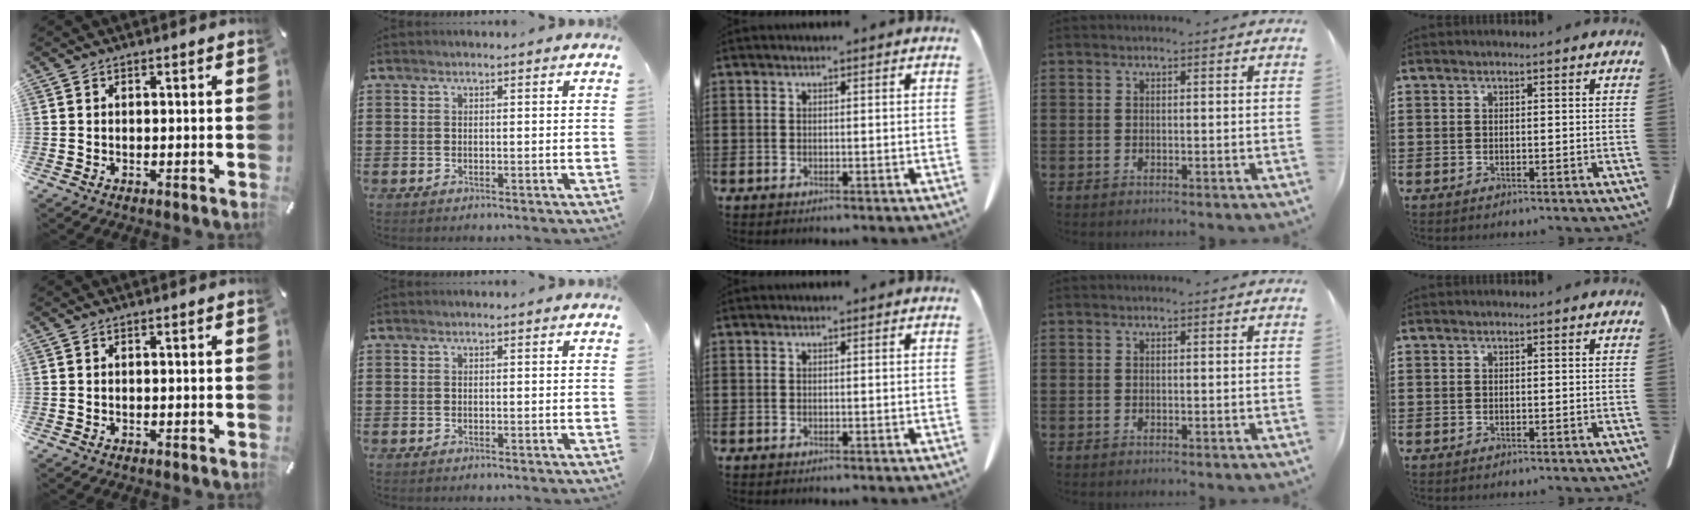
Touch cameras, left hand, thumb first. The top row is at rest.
{}